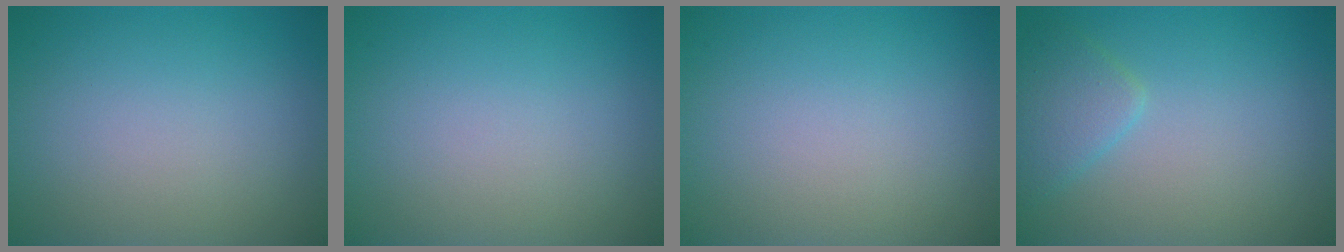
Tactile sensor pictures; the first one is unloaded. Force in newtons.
{"total": 0.0}
{"total": 0.0}
{"total": 2.4, "press": 2.4, "slide": 0.1}